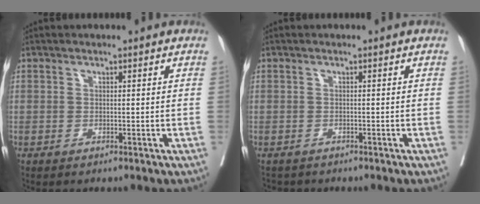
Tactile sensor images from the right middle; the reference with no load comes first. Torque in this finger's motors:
{"motor_torque": [-0.15, -0.12, 0.00, 0.00]}